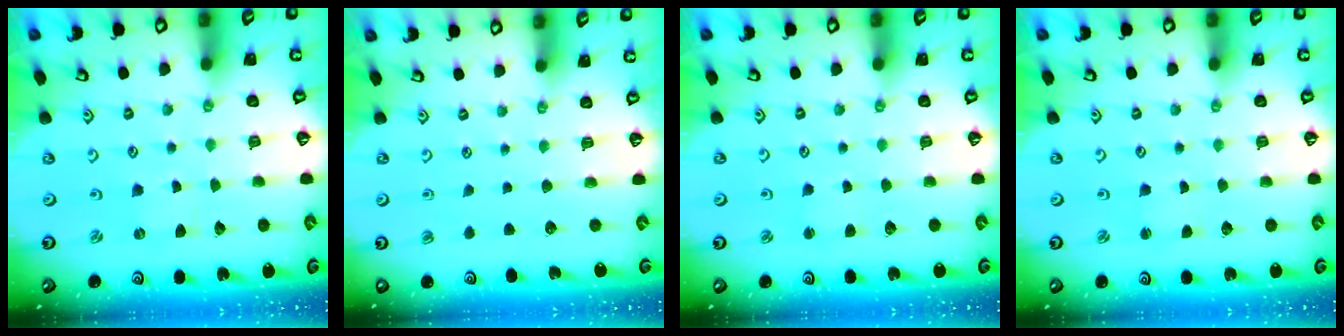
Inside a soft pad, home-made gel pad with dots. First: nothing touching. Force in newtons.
{"total": 0.0}
{"total": 2.1, "press": 2.1, "slide": 0.2}
{"total": 1.7, "press": 1.7, "slide": 0.1}